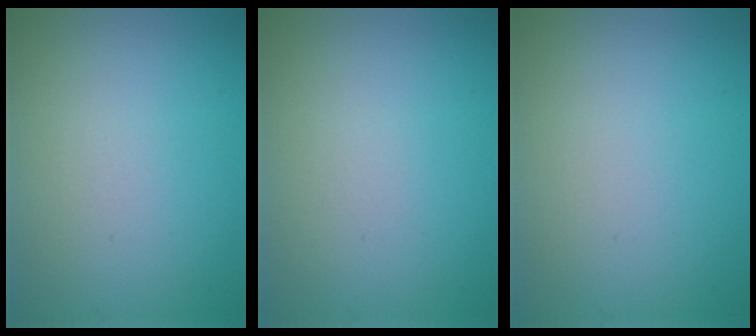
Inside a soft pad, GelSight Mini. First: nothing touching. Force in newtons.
{"total": 0.0}
{"total": 0.0}